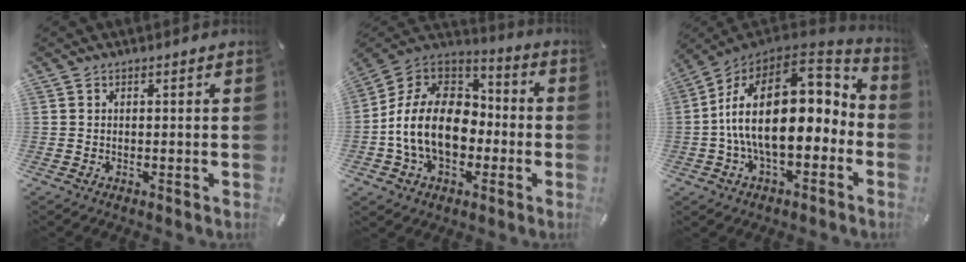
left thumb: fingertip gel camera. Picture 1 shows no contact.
{"total": 16.9, "force": [-3.9, 12.4, 10.7], "torque": [-0.231, 0.027, -0.071]}
{"total": 23.9, "force": [1.0, 13.3, 19.8], "torque": [-0.349, -0.009, 0.021]}